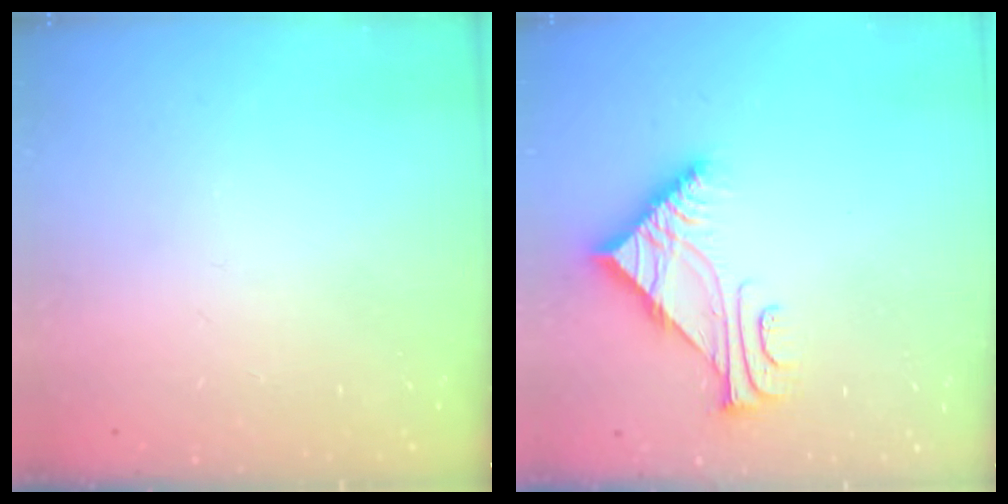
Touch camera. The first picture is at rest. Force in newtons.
{"total": 7.3, "press": 7.3, "slide": 0.6}